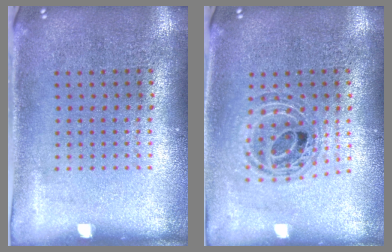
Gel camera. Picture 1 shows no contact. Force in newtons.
{"total": 0.9, "press": 0.9, "slide": 0.2}